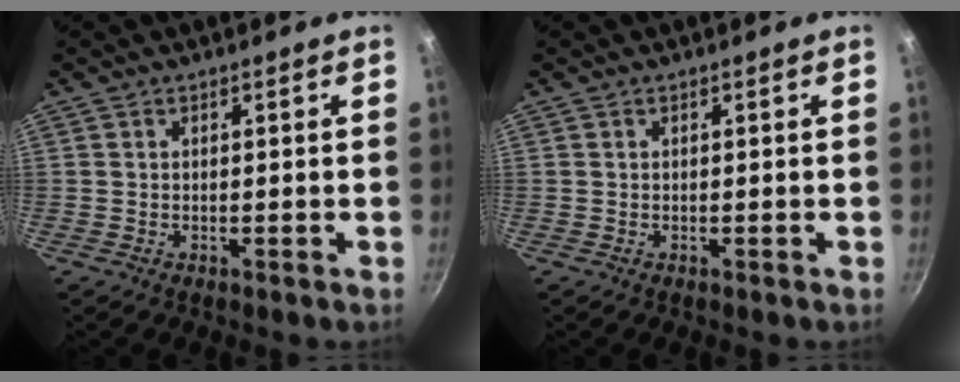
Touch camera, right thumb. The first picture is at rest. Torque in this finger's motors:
{"motor_torque": [0.00, 0.00, 0.06, 0.00, 0.00]}